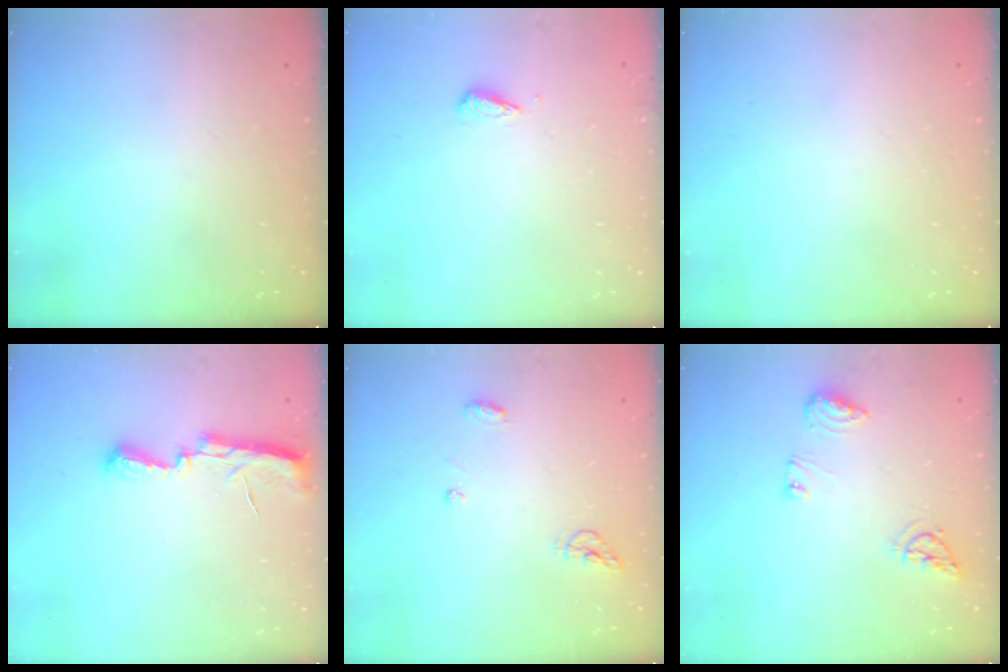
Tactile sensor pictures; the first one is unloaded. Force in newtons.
{"total": 3.0, "press": 3.0, "slide": 0.1}
{"total": 0.0}
{"total": 7.0, "press": 7.0, "slide": 0.5}
{"total": 5.3, "press": 5.3, "slide": 0.2}
{"total": 8.6, "press": 8.6, "slide": 0.9}